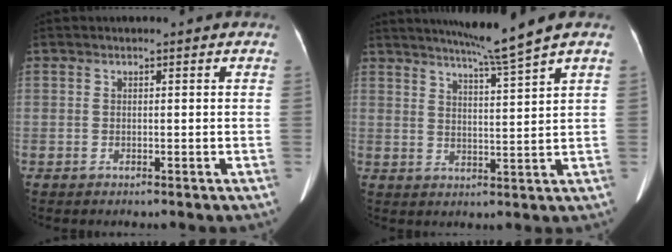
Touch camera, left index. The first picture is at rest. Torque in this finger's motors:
{"motor_torque": [0.37, -1.06, -0.07, 0.08]}